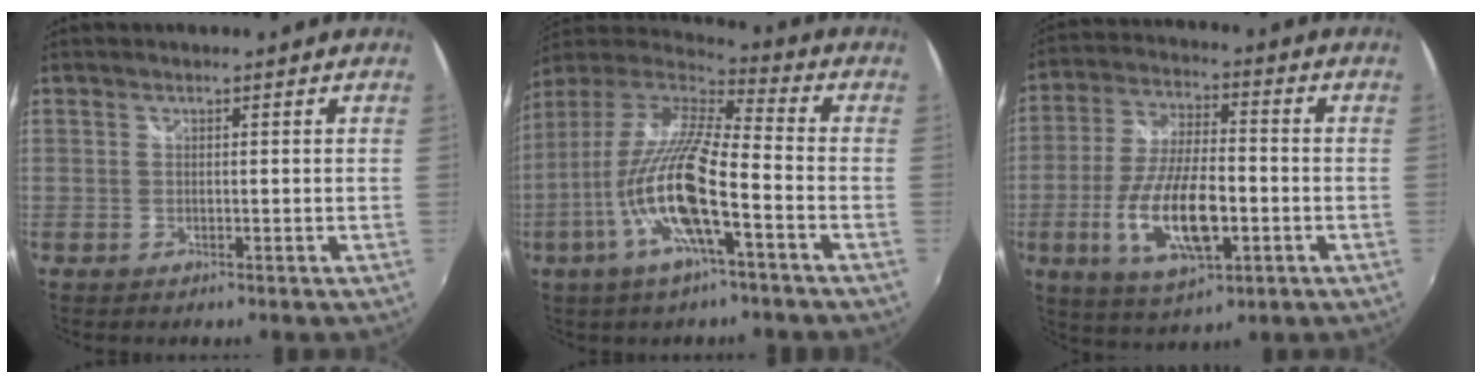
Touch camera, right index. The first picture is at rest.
{"total": 17.7, "force": [-6.5, 3.0, 16.2], "torque": [-0.306, -0.021, -0.128]}
{"total": 15.7, "force": [-4.5, 5.9, 13.8], "torque": [-0.281, -0.012, -0.078]}